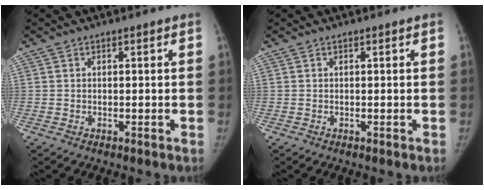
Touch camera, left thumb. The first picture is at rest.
{"total": 0.0}